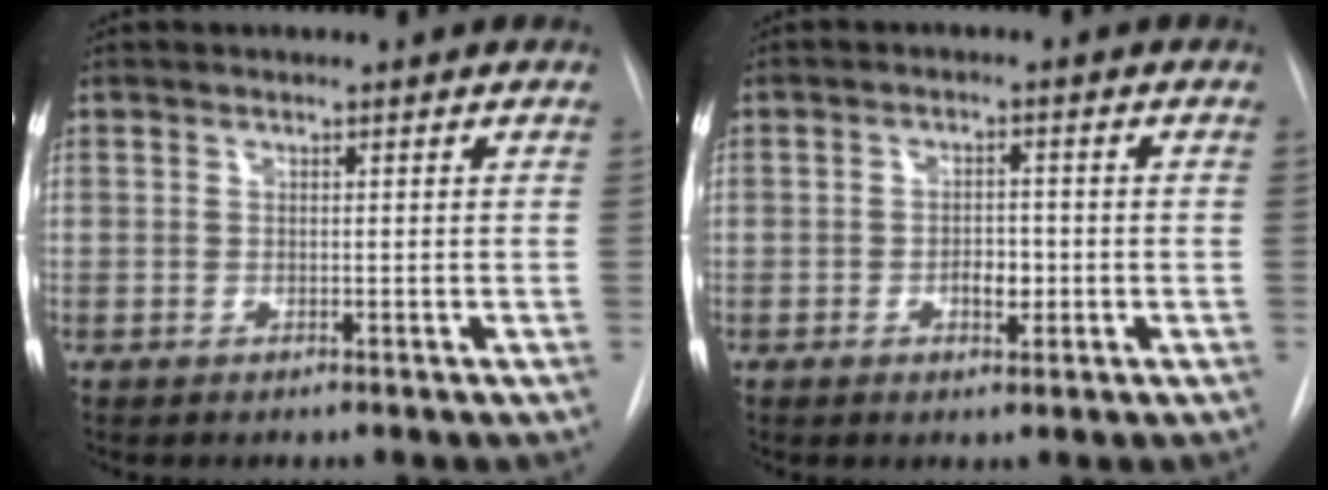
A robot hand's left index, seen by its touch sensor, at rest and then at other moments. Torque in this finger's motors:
{"motor_torque": [0.19, 0.04, 0.04, 0.01]}